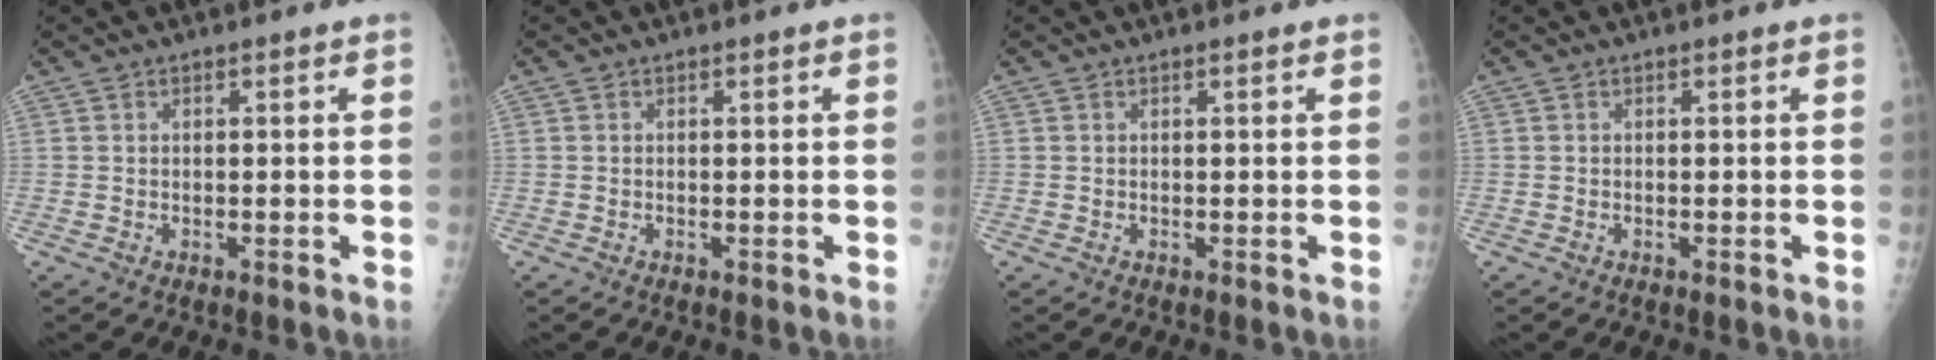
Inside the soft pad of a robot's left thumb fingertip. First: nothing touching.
{"total": 0.0}
{"total": 0.5, "force": [0.4, 0.0, 0.3], "torque": [-0.007, 0.002, 0.005]}
{"total": 0.0}